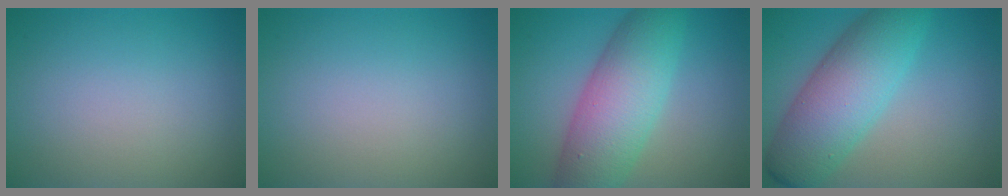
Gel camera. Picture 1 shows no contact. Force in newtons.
{"total": 0.0}
{"total": 8.4, "press": 8.4, "slide": 0.1}
{"total": 8.2, "press": 8.2, "slide": 0.0}